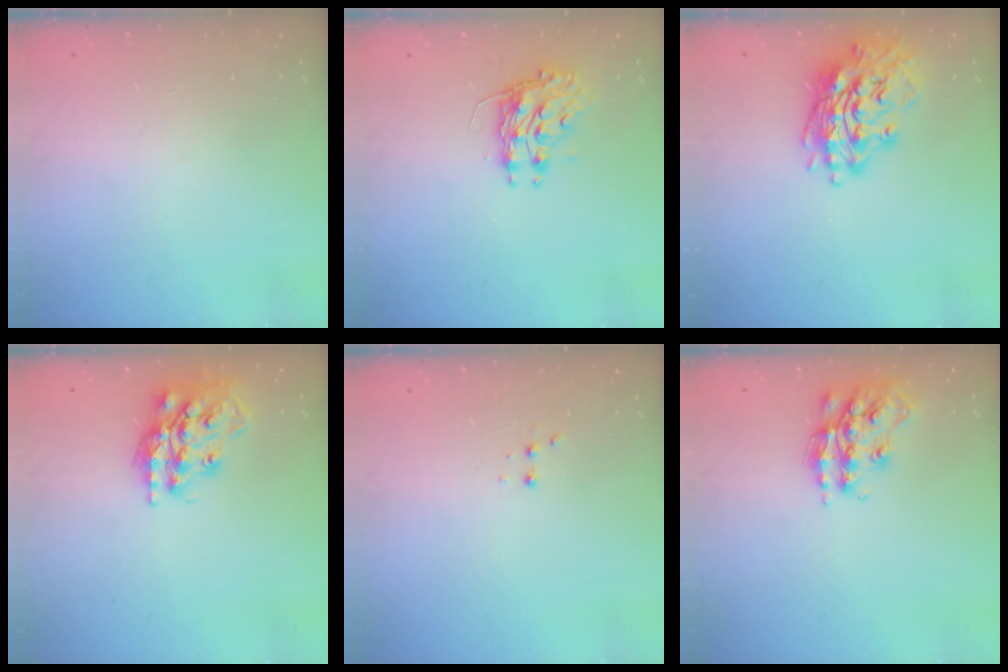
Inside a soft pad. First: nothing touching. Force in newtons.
{"total": 8.7, "press": 8.7, "slide": 0.5}
{"total": 17.1, "press": 16.9, "slide": 2.4}
{"total": 16.6, "press": 16.5, "slide": 1.1}
{"total": 2.9, "press": 2.7, "slide": 1.0}
{"total": 15.9, "press": 15.9, "slide": 0.9}